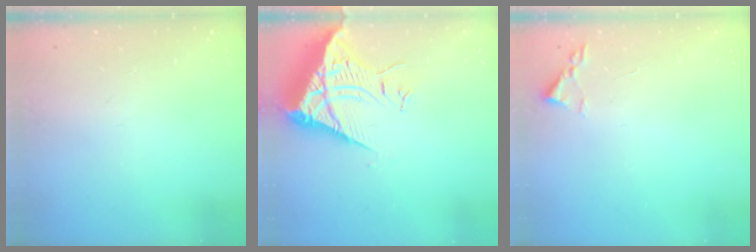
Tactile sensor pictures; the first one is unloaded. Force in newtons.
{"total": 10.3, "press": 10.3, "slide": 1.2}
{"total": 1.8, "press": 1.8, "slide": 0.3}